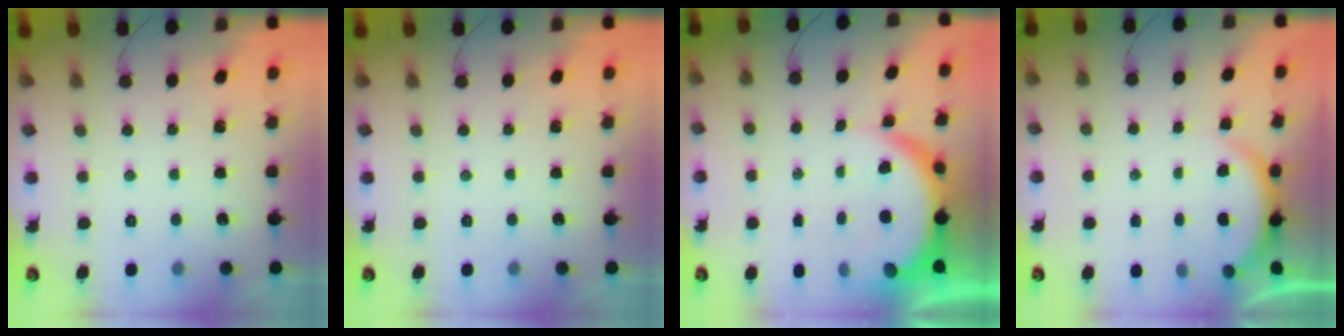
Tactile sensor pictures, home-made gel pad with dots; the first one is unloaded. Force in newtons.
{"total": 0.0}
{"total": 7.6, "press": 7.6, "slide": 0.9}
{"total": 2.9, "press": 2.8, "slide": 0.6}